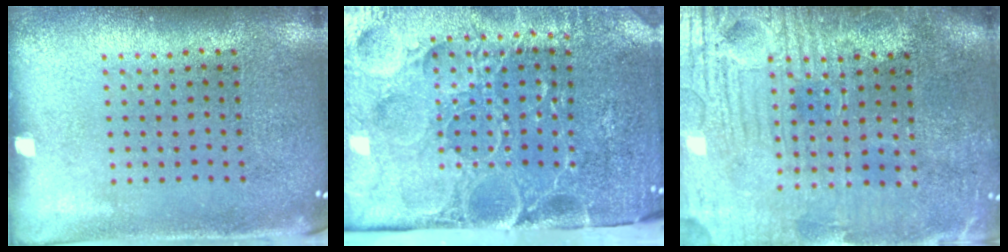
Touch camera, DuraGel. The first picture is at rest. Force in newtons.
{"total": 5.2, "press": 4.2, "slide": 3.0}
{"total": 4.0, "press": 3.7, "slide": 1.5}